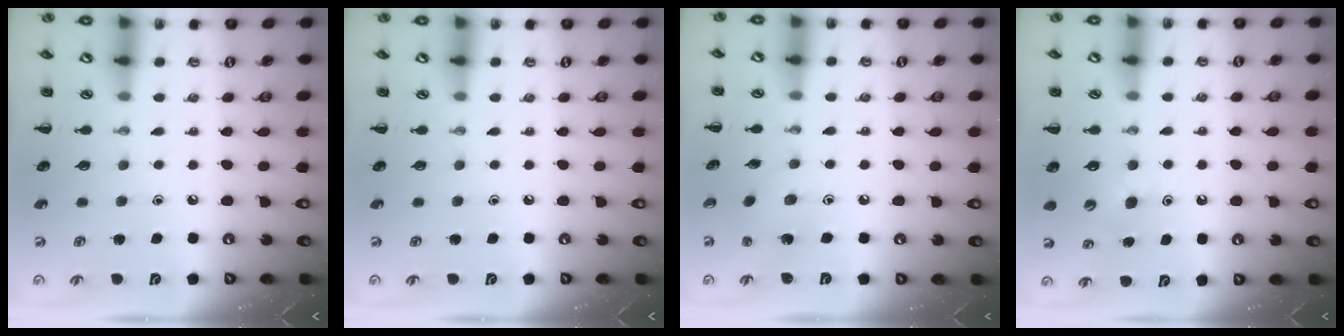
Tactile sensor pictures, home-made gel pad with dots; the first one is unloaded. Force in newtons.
{"total": 0.0}
{"total": 1.9, "press": 1.8, "slide": 0.7}
{"total": 4.9, "press": 4.7, "slide": 1.4}